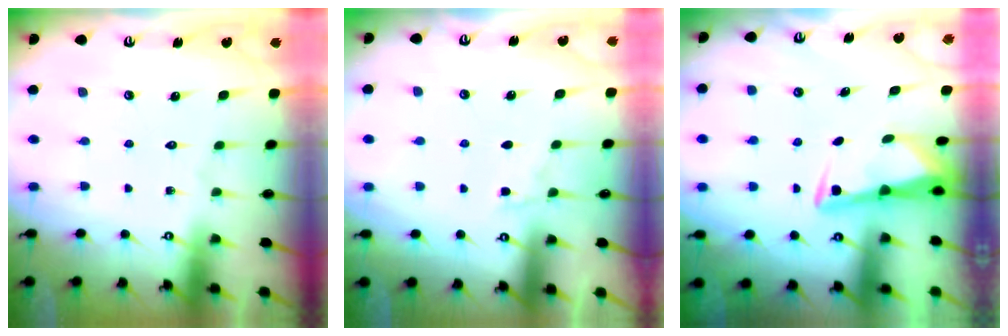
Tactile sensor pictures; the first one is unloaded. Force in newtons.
{"total": 4.2, "press": 4.1, "slide": 0.6}
{"total": 3.0, "press": 3.0, "slide": 0.3}